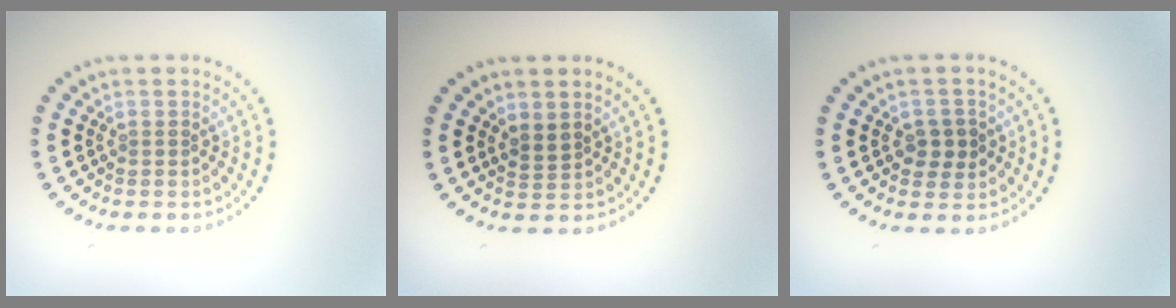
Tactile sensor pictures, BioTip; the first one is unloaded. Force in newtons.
{"total": 1.4, "press": 1.1, "slide": 0.8}
{"total": 2.2, "press": 2.2, "slide": 0.6}